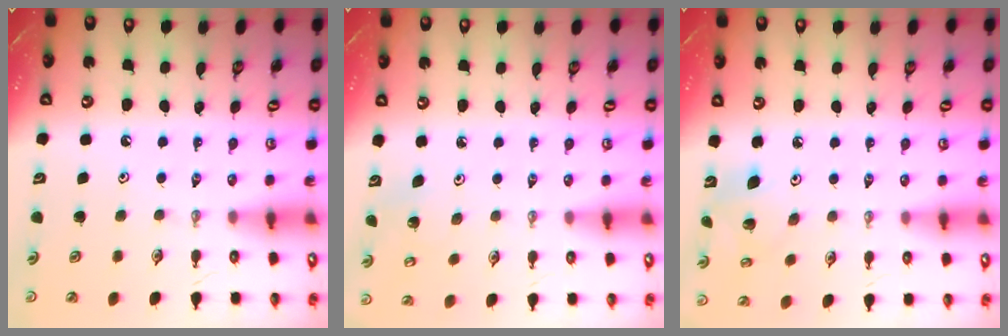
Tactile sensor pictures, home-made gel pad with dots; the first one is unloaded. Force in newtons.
{"total": 2.7, "press": 2.7, "slide": 0.2}
{"total": 6.4, "press": 6.4, "slide": 0.3}